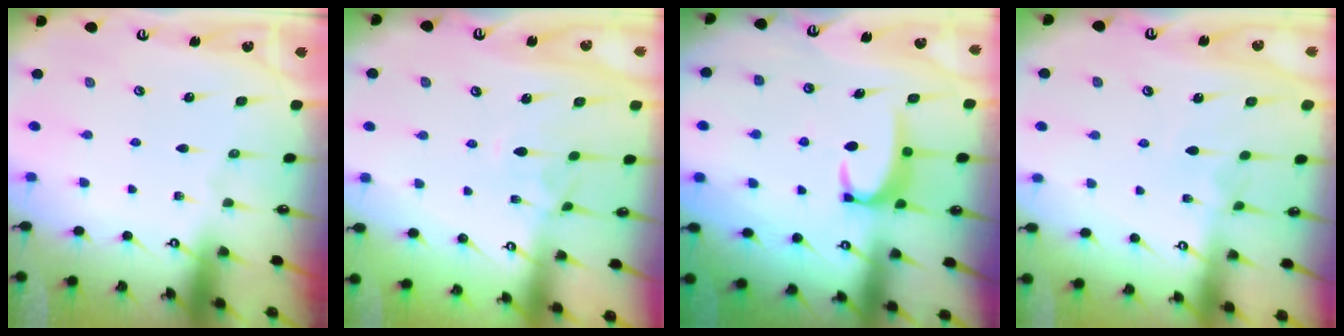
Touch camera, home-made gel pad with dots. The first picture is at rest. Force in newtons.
{"total": 1.3, "press": 1.0, "slide": 0.8}
{"total": 3.3, "press": 3.3, "slide": 0.5}
{"total": 3.4, "press": 3.4, "slide": 0.1}